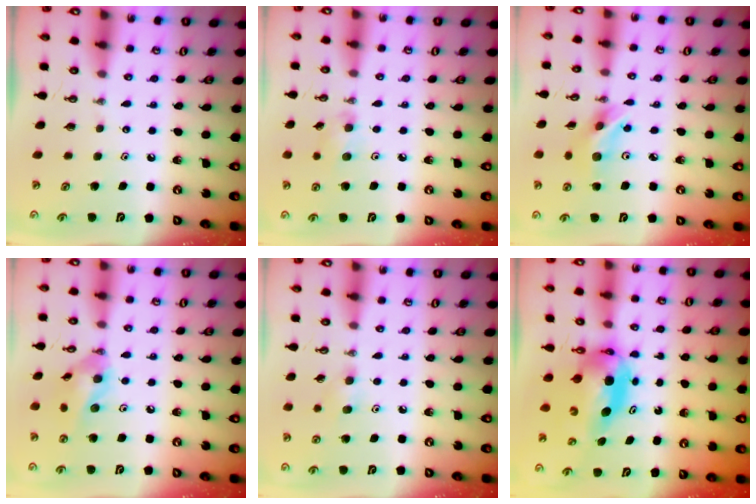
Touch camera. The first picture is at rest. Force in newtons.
{"total": 4.8, "press": 4.6, "slide": 1.4}
{"total": 10.7, "press": 10.1, "slide": 3.6}
{"total": 11.6, "press": 11.4, "slide": 1.9}
{"total": 5.0, "press": 4.8, "slide": 1.4}
{"total": 6.7, "press": 6.6, "slide": 0.4}